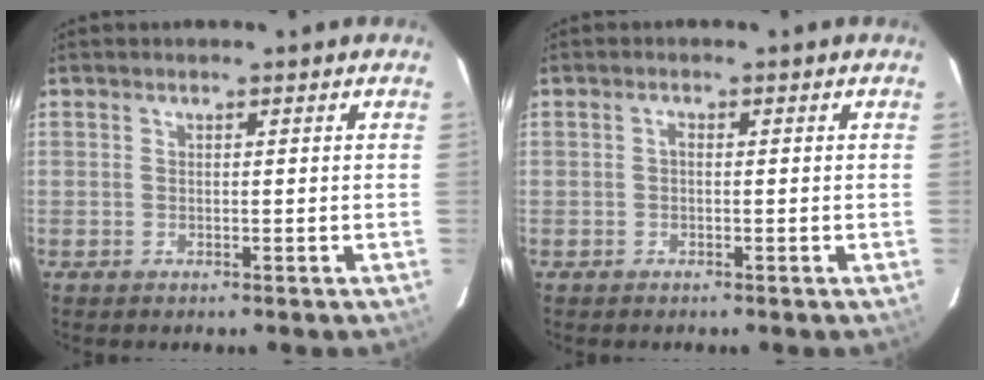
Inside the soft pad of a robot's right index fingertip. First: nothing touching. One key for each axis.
{"total": 0.5, "fx": -0.1, "fy": 0.3, "fz": 0.4, "tx": -0.007, "ty": 0.004, "tz": -0.004}